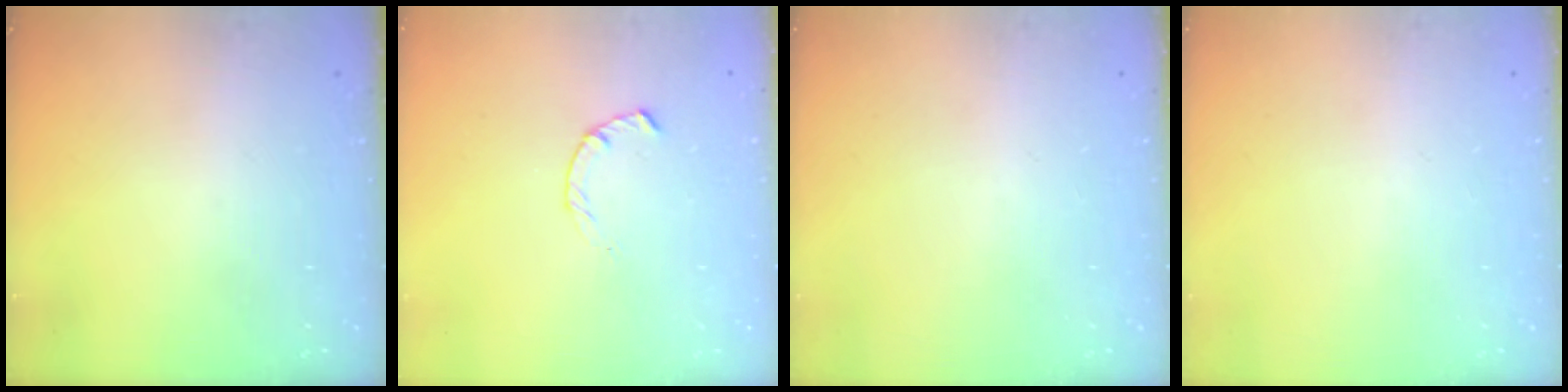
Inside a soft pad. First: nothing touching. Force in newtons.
{"total": 2.3, "press": 2.2, "slide": 0.4}
{"total": 0.0}
{"total": 0.0}